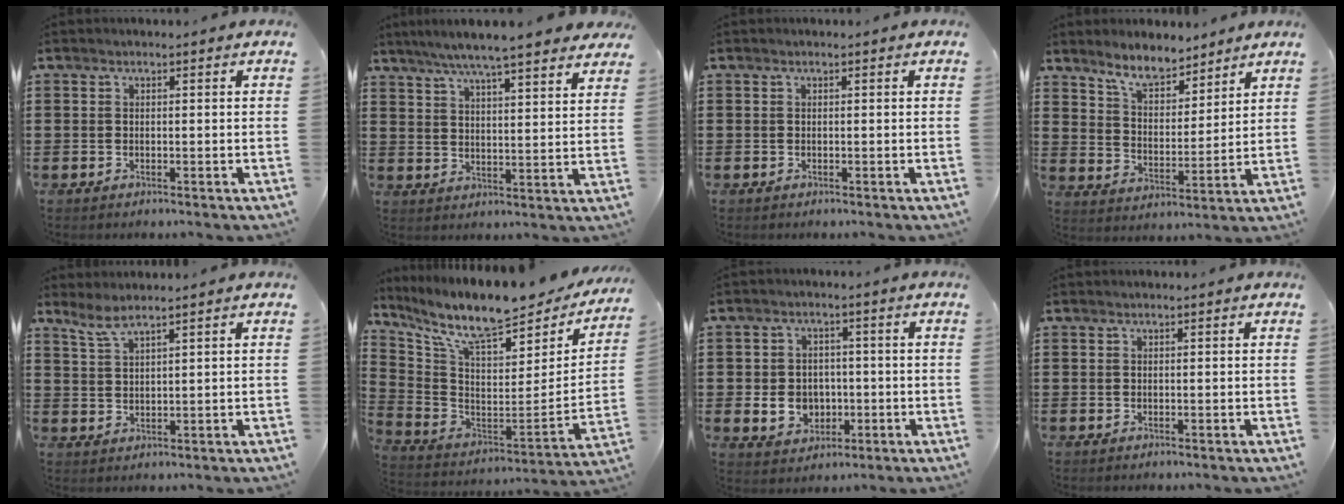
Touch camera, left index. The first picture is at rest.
{"total": 6.3, "force": [5.6, -0.2, 2.9], "torque": [-0.077, -0.024, 0.095]}
{"total": 0.0}
{"total": 6.8, "force": [6.2, 1.7, 2.1], "torque": [-0.066, -0.021, 0.113]}
{"total": 3.1, "force": [2.6, 0.2, 1.7], "torque": [-0.040, -0.001, 0.048]}
{"total": 10.9, "force": [8.9, 2.2, 5.8], "torque": [-0.136, -0.073, 0.150]}
{"total": 5.3, "force": [-0.8, 4.6, 2.4], "torque": [-0.048, 0.008, -0.015]}
{"total": 0.0}